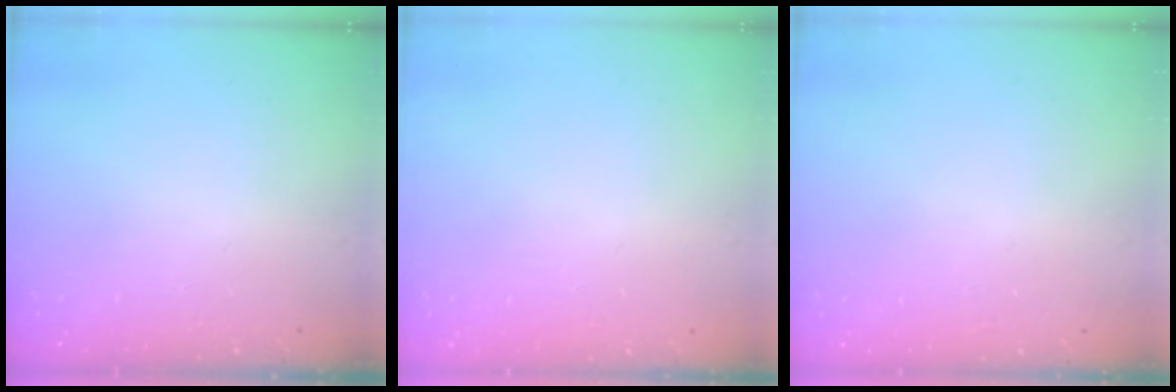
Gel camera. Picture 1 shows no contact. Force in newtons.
{"total": 0.0}
{"total": 0.0}